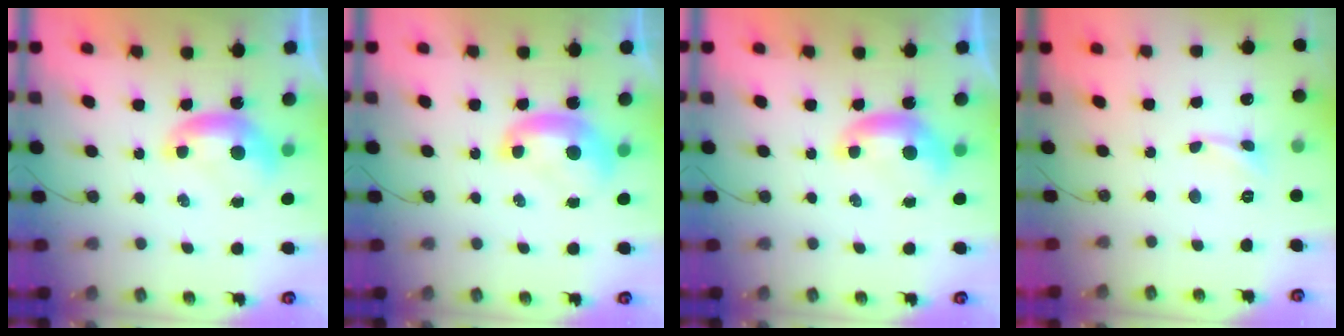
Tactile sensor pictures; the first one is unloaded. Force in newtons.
{"total": 1.7, "press": 1.7, "slide": 0.2}
{"total": 0.0}
{"total": 2.1, "press": 2.0, "slide": 0.6}